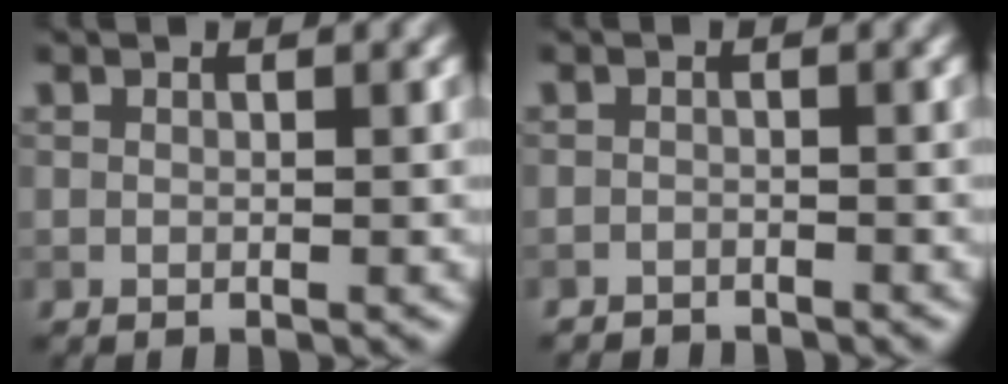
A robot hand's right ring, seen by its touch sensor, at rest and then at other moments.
{"total": 1.8, "force": [-1.8, 0.2, -0.1], "torque": [0.007, -0.002, -0.033]}